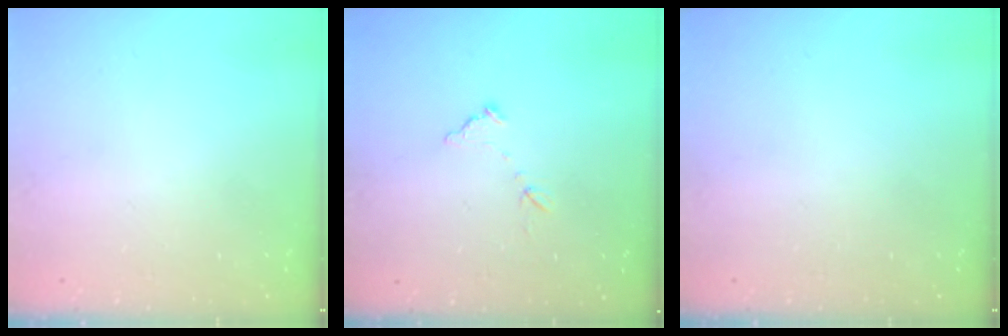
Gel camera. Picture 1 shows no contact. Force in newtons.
{"total": 6.9, "press": 6.9, "slide": 0.4}
{"total": 0.0}